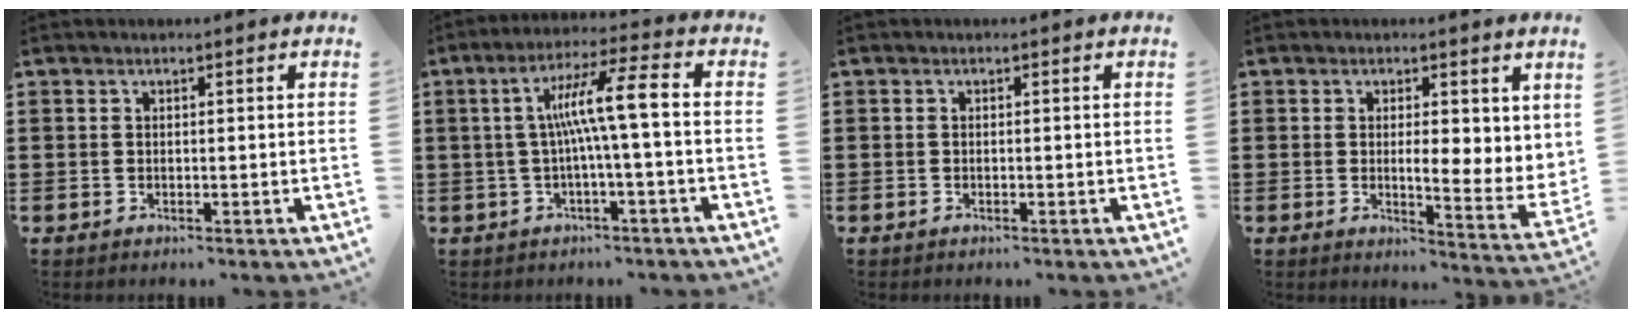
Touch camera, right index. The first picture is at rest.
{"total": 9.1, "force": [-0.1, 0.5, 9.1], "torque": [-0.169, 0.008, -0.009]}
{"total": 0.0}
{"total": 3.5, "force": [1.4, 1.4, 2.9], "torque": [-0.047, -0.012, 0.019]}